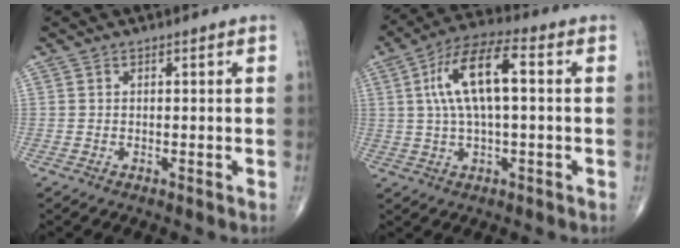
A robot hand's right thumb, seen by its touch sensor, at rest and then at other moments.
{"total": 11.9, "force": [1.8, 4.3, 11.0], "torque": [-0.214, 0.032, 0.029]}